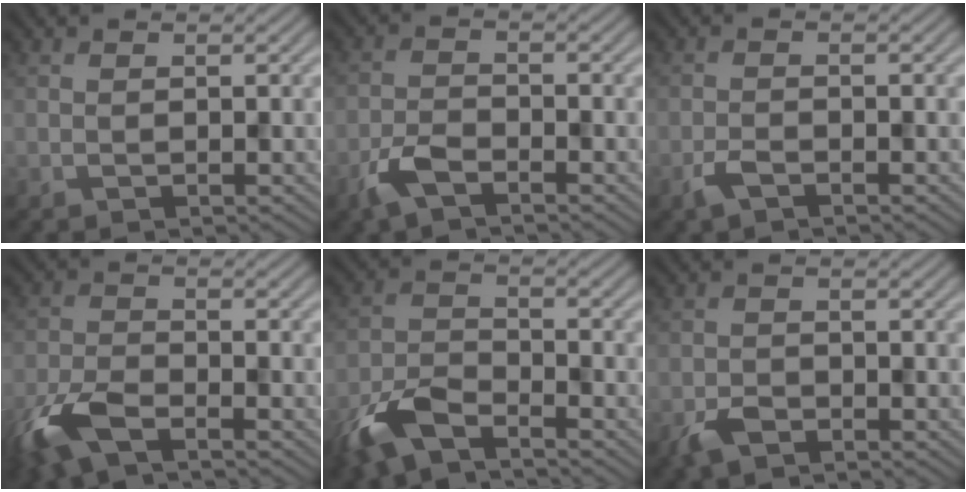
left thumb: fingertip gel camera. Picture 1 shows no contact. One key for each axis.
{"total": 4.0, "fx": -2.7, "fy": 1.5, "fz": 2.5, "tx": -0.060, "ty": -0.001, "tz": -0.065}
{"total": 2.0, "fx": -1.4, "fy": 0.7, "fz": 1.2, "tx": -0.029, "ty": -0.001, "tz": -0.032}
{"total": 7.4, "fx": -4.7, "fy": 2.8, "fz": 4.9, "tx": -0.117, "ty": -0.009, "tz": -0.106}
{"total": 7.5, "fx": -5.4, "fy": 2.8, "fz": 4.4, "tx": -0.097, "ty": -0.007, "tz": -0.123}
{"total": 2.8, "fx": -2.0, "fy": 1.5, "fz": 1.4, "tx": -0.032, "ty": -0.003, "tz": -0.044}